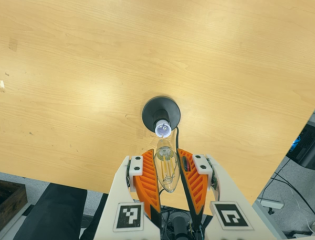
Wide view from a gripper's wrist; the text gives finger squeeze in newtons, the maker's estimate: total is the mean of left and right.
{"total": 8.3, "left": 7.2, "right": 9.4}